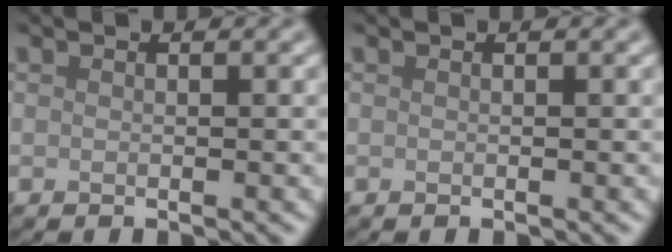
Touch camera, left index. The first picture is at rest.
{"total": 0.0}